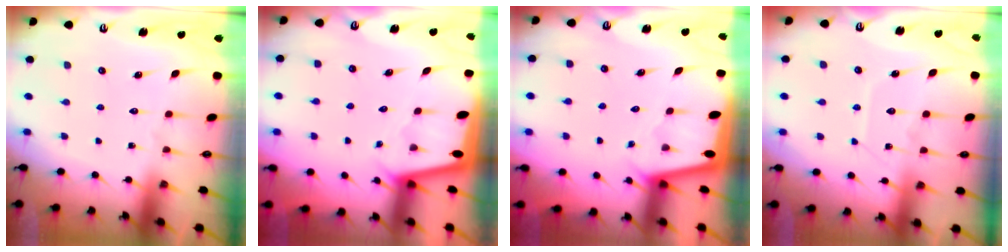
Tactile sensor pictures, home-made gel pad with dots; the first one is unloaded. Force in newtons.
{"total": 1.9, "press": 1.9, "slide": 0.1}
{"total": 1.9, "press": 1.9, "slide": 0.1}
{"total": 9.1, "press": 9.1, "slide": 0.9}